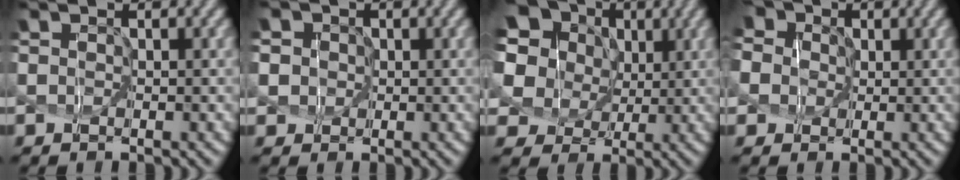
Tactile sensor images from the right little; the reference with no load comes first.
{"total": 6.2, "force": [1.5, 5.7, 1.9], "torque": [-0.070, 0.037, 0.008]}
{"total": 11.1, "force": [4.3, 9.0, 4.7], "torque": [-0.176, 0.035, 0.064]}
{"total": 6.9, "force": [1.4, 5.8, 3.3], "torque": [-0.091, 0.022, -0.012]}